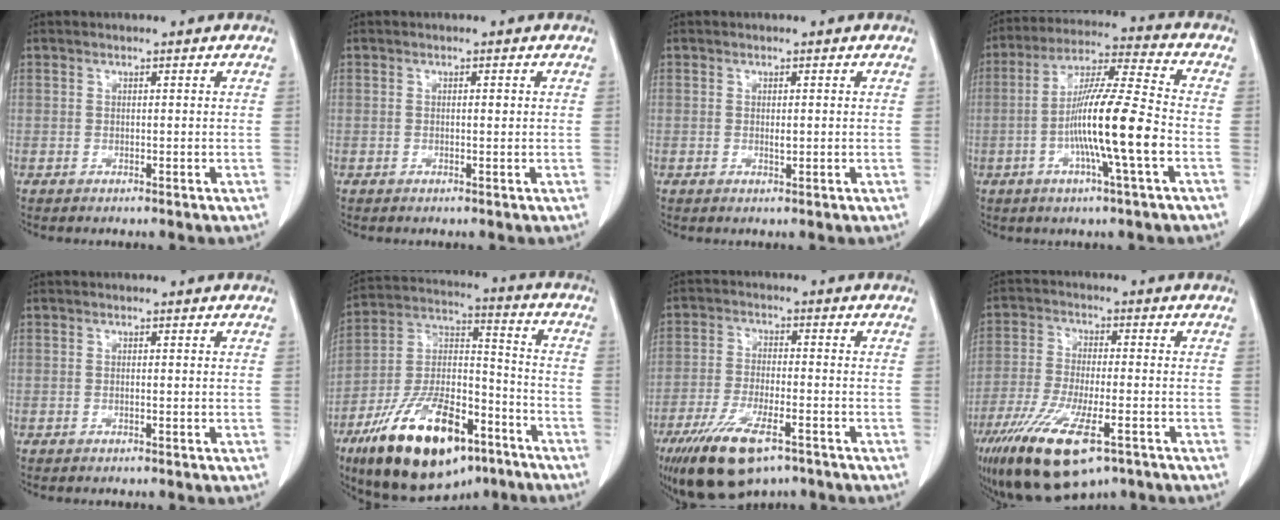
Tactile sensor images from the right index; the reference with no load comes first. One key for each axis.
{"total": 0.7, "fx": 0.1, "fy": 0.2, "fz": 0.6, "tx": -0.007, "ty": 0.001, "tz": 0.001}
{"total": 0.8, "fx": 0.1, "fy": 0.3, "fz": 0.7, "tx": -0.013, "ty": -0.003, "tz": 0.003}
{"total": 13.8, "fx": -3.3, "fy": -0.3, "fz": 13.4, "tx": -0.245, "ty": -0.003, "tz": -0.067}
{"total": 0.0}
{"total": 22.4, "fx": -13.5, "fy": 8.9, "fz": 15.4, "tx": -0.294, "ty": 0.006, "tz": -0.231}
{"total": 12.2, "fx": -7.7, "fy": 3.7, "fz": 8.7, "tx": -0.162, "ty": -0.021, "tz": -0.131}
{"total": 15.8, "fx": -9.4, "fy": 4.2, "fz": 11.9, "tx": -0.238, "ty": -0.039, "tz": -0.159}